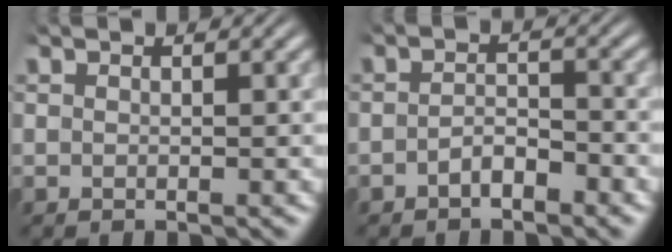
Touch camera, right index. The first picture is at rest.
{"total": 2.3, "force": [-1.9, 0.9, 0.9], "torque": [-0.009, -0.006, -0.035]}